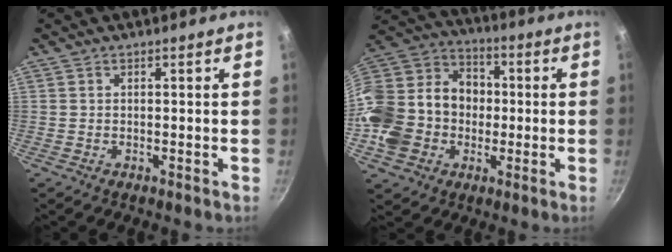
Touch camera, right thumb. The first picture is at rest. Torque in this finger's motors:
{"motor_torque": [2.53, 2.34, 1.42, -0.54, 0.18]}